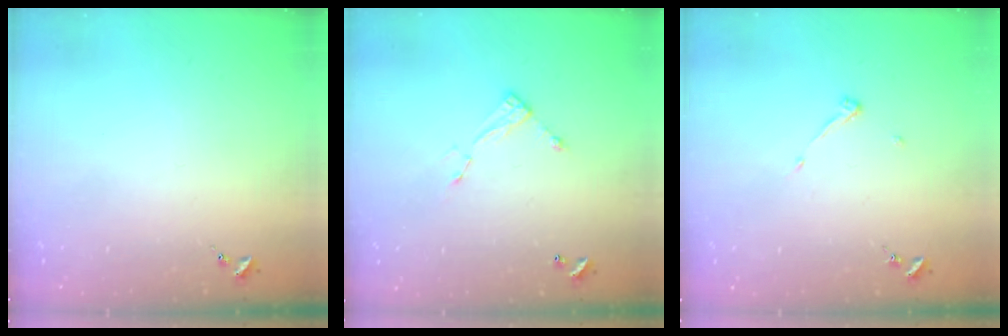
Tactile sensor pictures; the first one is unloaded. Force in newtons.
{"total": 4.7, "press": 4.6, "slide": 0.4}
{"total": 3.6, "press": 3.6, "slide": 0.4}